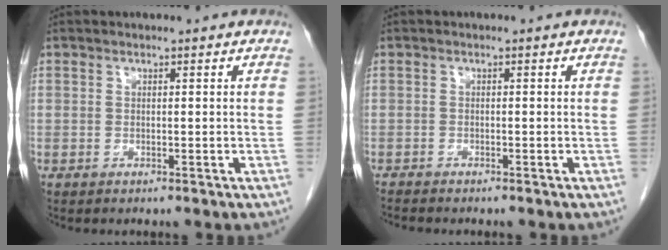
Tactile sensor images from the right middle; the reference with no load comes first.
{"total": 1.8, "force": [-1.7, 0.1, 0.5], "torque": [-0.013, -0.004, -0.028]}